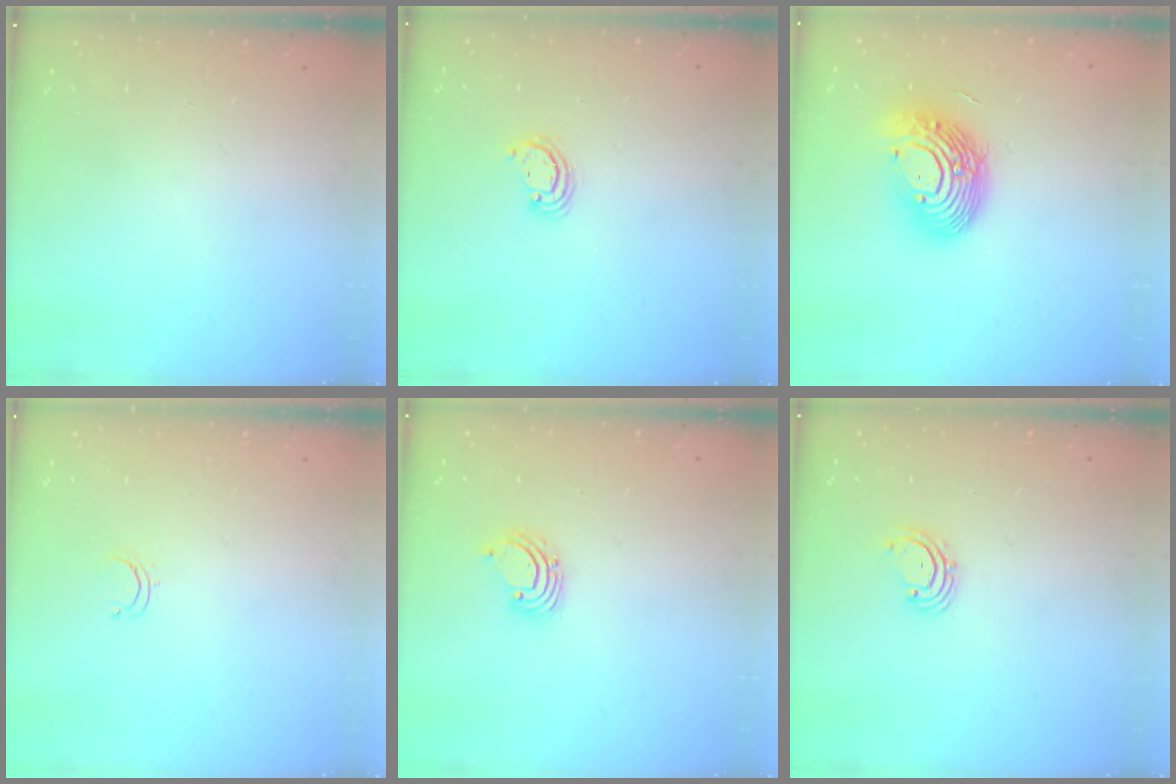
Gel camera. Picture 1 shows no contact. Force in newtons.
{"total": 3.0, "press": 2.9, "slide": 0.3}
{"total": 15.5, "press": 15.5, "slide": 1.4}
{"total": 2.4, "press": 2.4, "slide": 0.2}
{"total": 2.2, "press": 2.2, "slide": 0.2}
{"total": 2.0, "press": 2.0, "slide": 0.4}